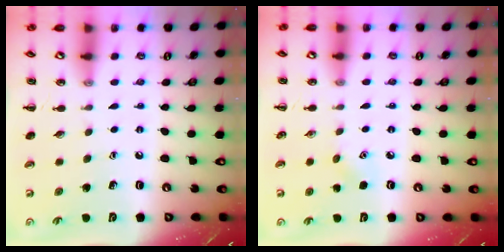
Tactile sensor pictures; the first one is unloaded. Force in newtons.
{"total": 3.9, "press": 3.8, "slide": 1.0}